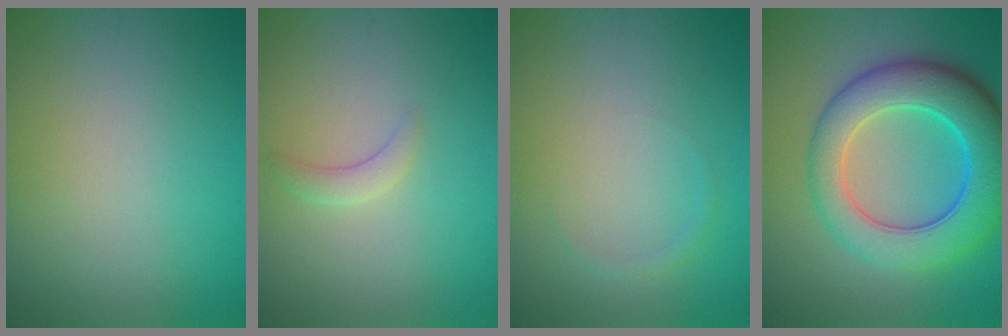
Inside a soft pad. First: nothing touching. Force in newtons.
{"total": 1.3, "press": 1.3, "slide": 0.2}
{"total": 0.7, "press": 0.7, "slide": 0.1}
{"total": 9.4, "press": 9.4, "slide": 0.4}